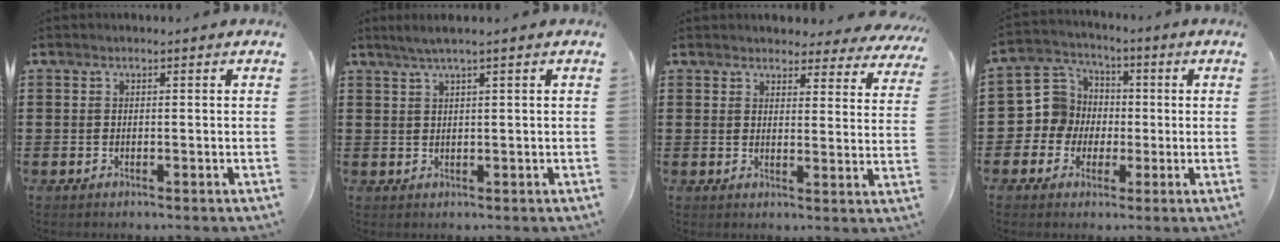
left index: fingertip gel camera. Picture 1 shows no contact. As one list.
[{"total": 2.0, "force": [1.1, -0.2, 1.7], "torque": [-0.032, -0.001, 0.019]}, {"total": 3.9, "force": [3.8, 0.7, 0.6], "torque": [-0.020, -0.016, 0.069]}, {"total": 6.9, "force": [-0.9, 6.8, 0.7], "torque": [-0.060, 0.007, -0.020]}]